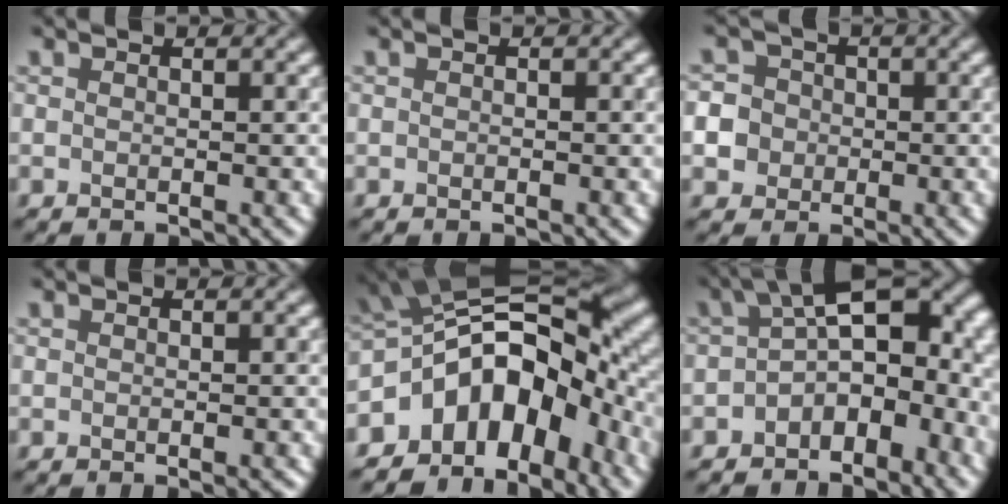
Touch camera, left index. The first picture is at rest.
{"total": 0.0}
{"total": 7.7, "force": [-1.6, 7.2, 2.3], "torque": [-0.046, 0.008, -0.061]}
{"total": 0.7, "force": [-0.4, 0.1, 0.5], "torque": [-0.006, -0.001, -0.004]}
{"total": 11.9, "force": [-4.9, 7.1, 8.2], "torque": [-0.108, 0.012, -0.098]}
{"total": 11.1, "force": [-1.2, 6.9, 8.6], "torque": [-0.105, 0.008, -0.025]}